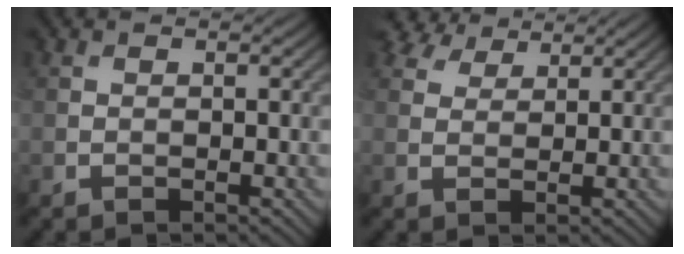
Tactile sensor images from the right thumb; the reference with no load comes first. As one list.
[{"total": 4.6, "force": [3.6, 2.2, 1.7], "torque": [-0.045, 0.016, 0.069]}]